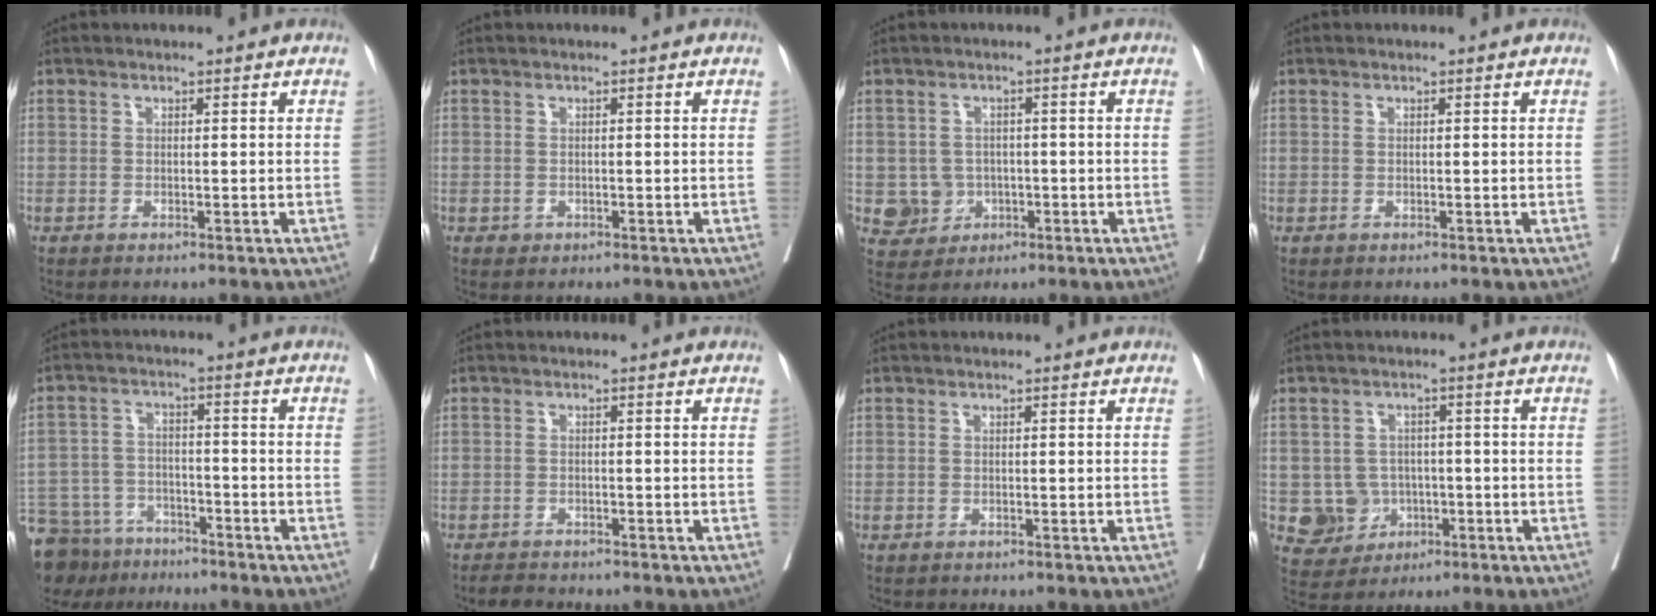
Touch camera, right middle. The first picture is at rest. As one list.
[{"total": 0.5, "force": [-0.2, 0.5, 0.1], "torque": [-0.007, 0.000, 0.001]}, {"total": 4.5, "force": [-0.8, 4.4, 0.5], "torque": [0.003, 0.009, -0.006]}, {"total": 0.0}, {"total": 14.0, "force": [-11.5, 7.0, 4.1], "torque": [-0.099, 0.006, -0.176]}, {"total": 2.6, "force": [-2.5, 0.8, 0.3], "torque": [-0.013, -0.009, -0.041]}, {"total": 0.0}, {"total": 5.5, "force": [-1.0, 5.3, 0.9], "torque": [-0.008, 0.008, -0.008]}]